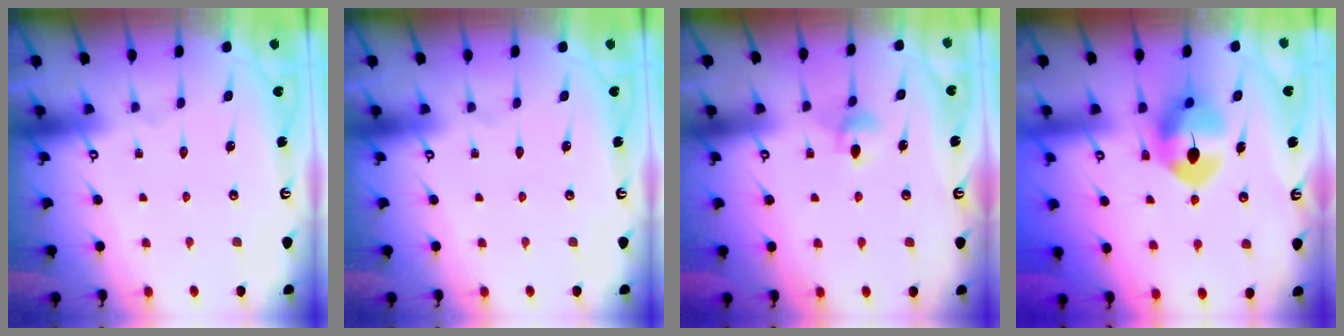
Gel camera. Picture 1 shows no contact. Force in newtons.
{"total": 0.0}
{"total": 5.0, "press": 4.9, "slide": 0.8}
{"total": 8.8, "press": 8.8, "slide": 0.9}